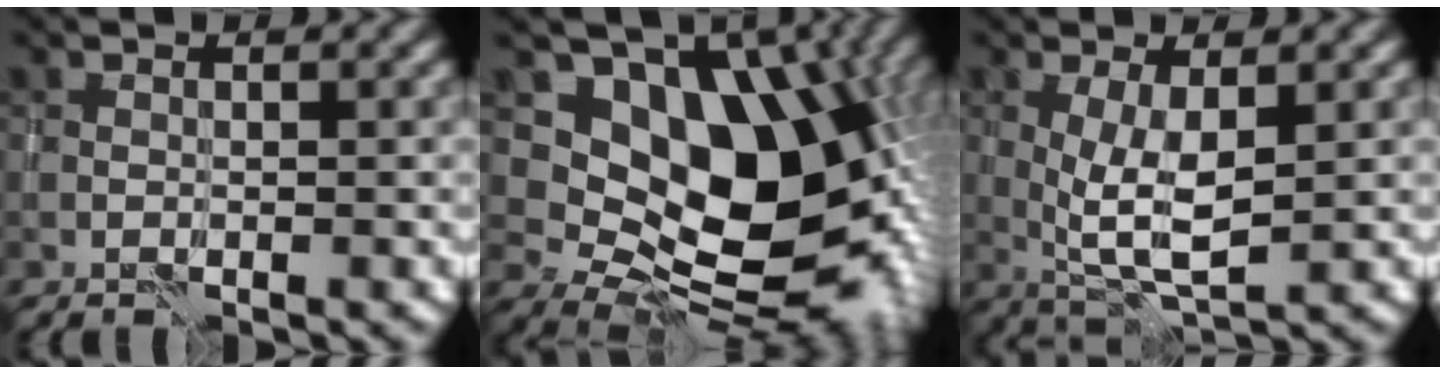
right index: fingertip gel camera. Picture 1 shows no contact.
{"total": 13.8, "force": [2.2, 9.5, 9.8], "torque": [-0.123, -0.019, 0.043]}
{"total": 4.5, "force": [0.4, 1.3, 4.3], "torque": [-0.091, -0.007, 0.011]}